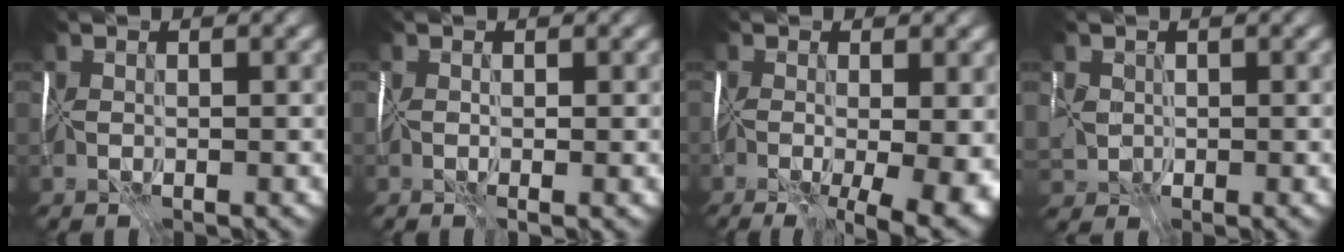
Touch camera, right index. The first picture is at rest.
{"total": 0.8, "force": [0.2, 0.0, 0.7], "torque": [-0.008, 0.001, 0.002]}
{"total": 10.6, "force": [-2.6, 4.4, 9.3], "torque": [-0.124, -0.028, -0.012]}
{"total": 1.1, "force": [0.7, 0.9, -0.3], "torque": [0.006, 0.000, 0.016]}